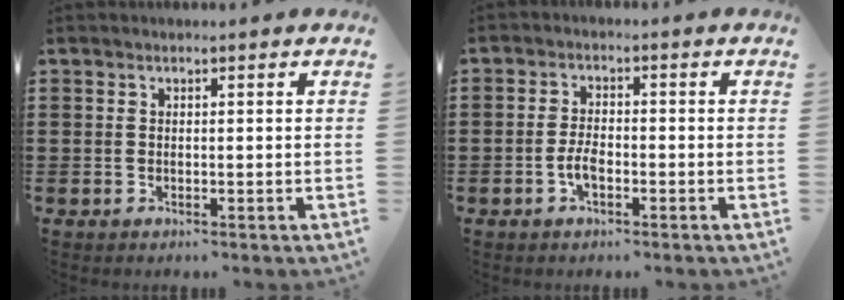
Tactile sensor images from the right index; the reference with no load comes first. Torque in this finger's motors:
{"motor_torque": [2.14, 0.00, 0.16, 0.05]}